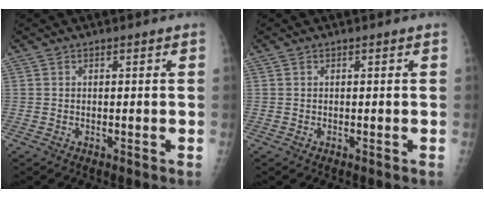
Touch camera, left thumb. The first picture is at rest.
{"total": 0.0}